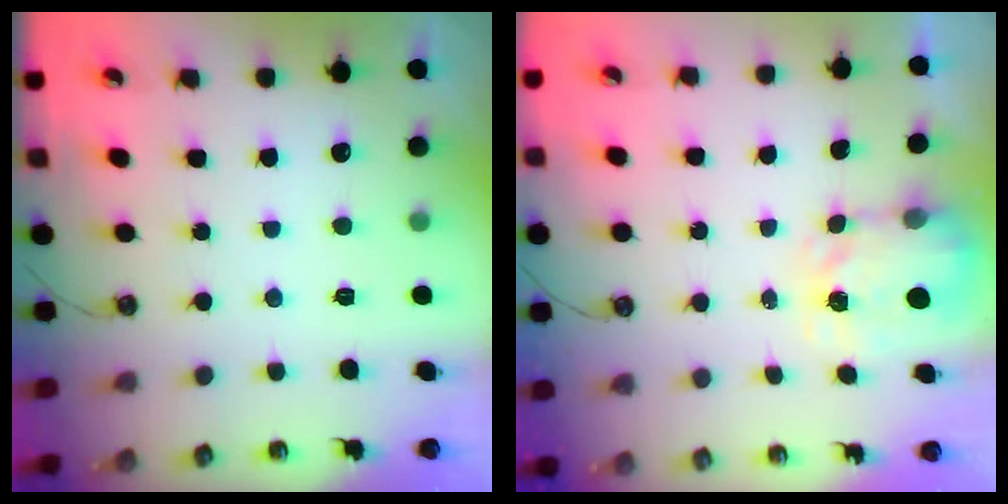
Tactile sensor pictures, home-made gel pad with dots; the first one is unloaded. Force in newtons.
{"total": 3.7, "press": 3.7, "slide": 0.5}